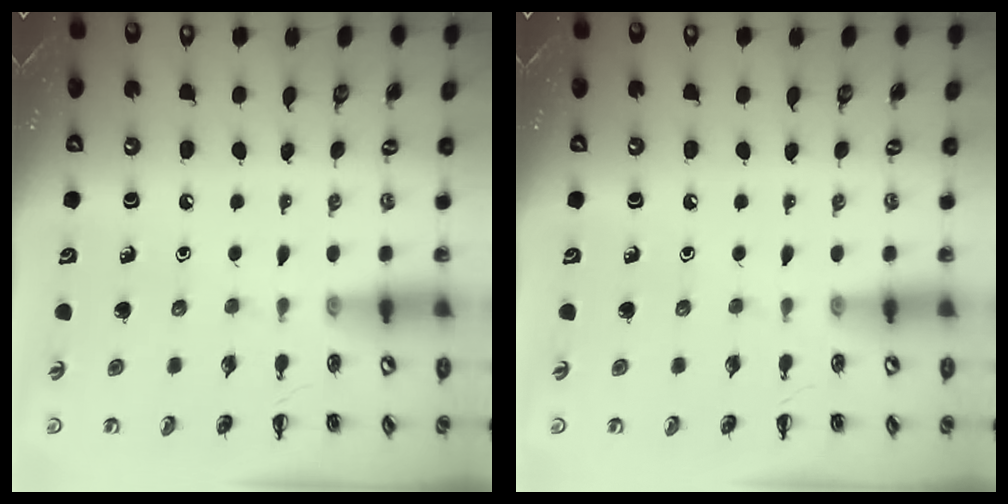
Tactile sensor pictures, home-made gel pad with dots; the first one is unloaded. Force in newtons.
{"total": 0.0}